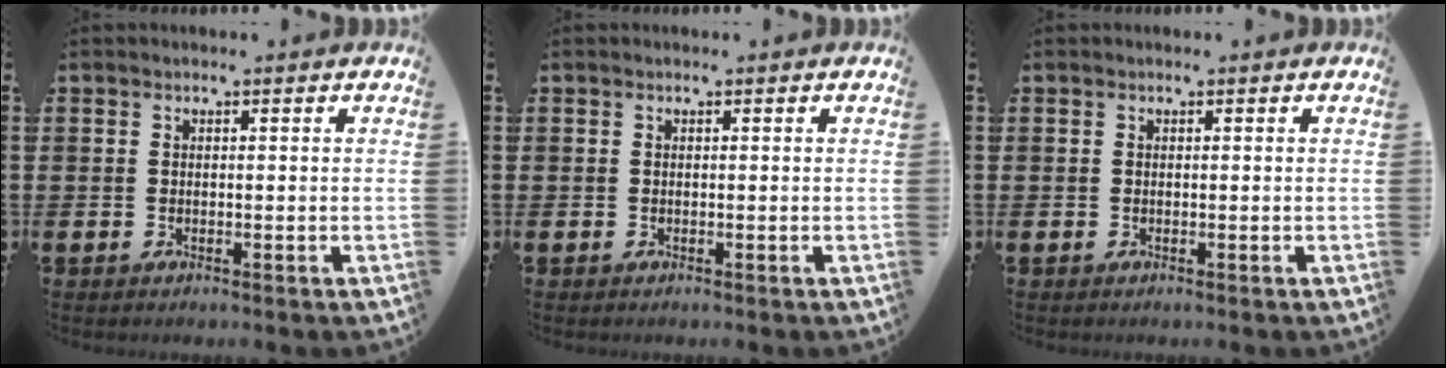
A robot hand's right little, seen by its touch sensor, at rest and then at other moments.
{"total": 0.0}
{"total": 0.0}